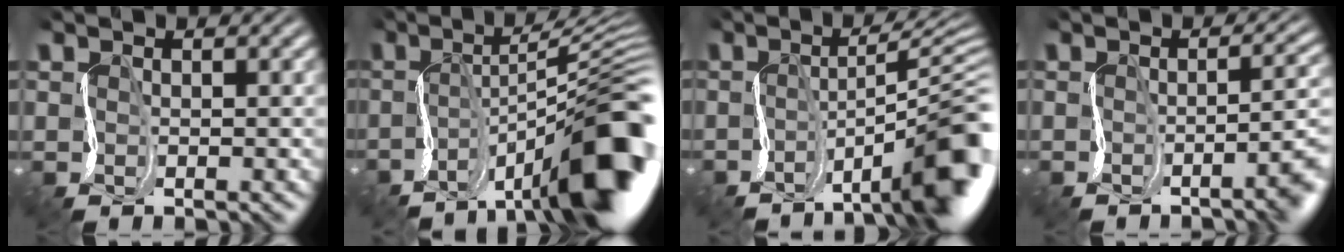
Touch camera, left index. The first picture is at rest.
{"total": 12.0, "force": [-4.6, 2.8, 10.8], "torque": [-0.144, 0.005, -0.081]}
{"total": 9.7, "force": [-3.3, 2.0, 8.9], "torque": [-0.103, 0.007, -0.055]}
{"total": 5.2, "force": [-1.5, 1.4, 4.8], "torque": [-0.034, -0.007, -0.024]}